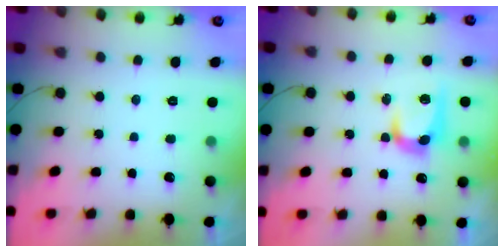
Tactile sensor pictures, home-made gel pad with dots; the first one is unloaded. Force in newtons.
{"total": 11.9, "press": 11.9, "slide": 0.8}